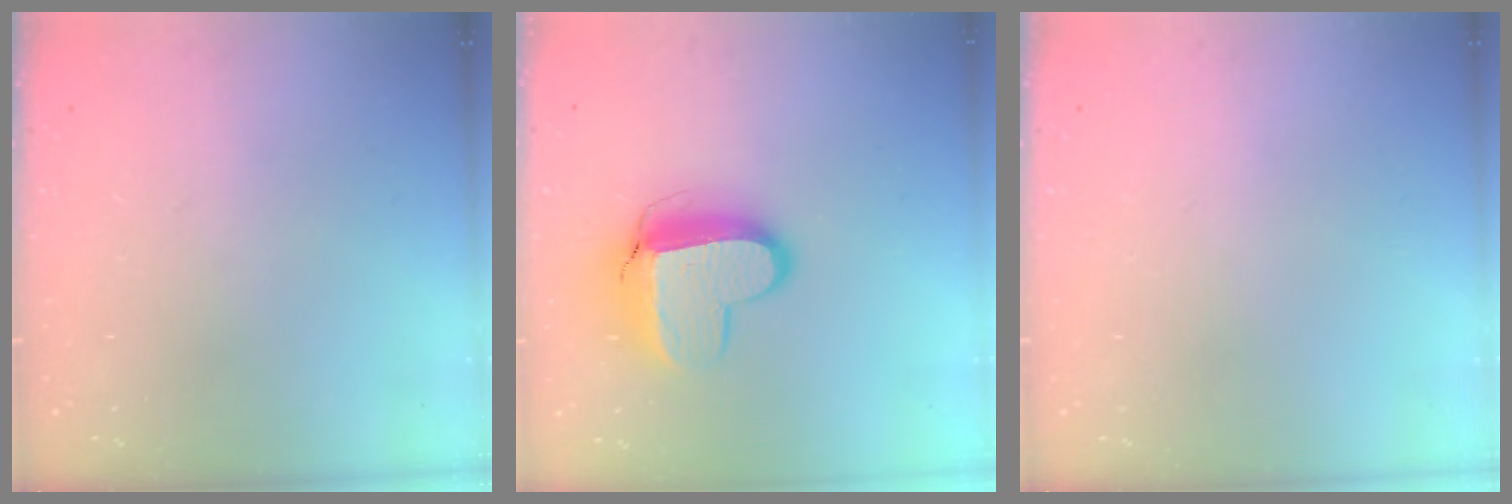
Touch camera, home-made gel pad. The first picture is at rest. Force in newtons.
{"total": 11.8, "press": 11.8, "slide": 1.2}
{"total": 0.0}